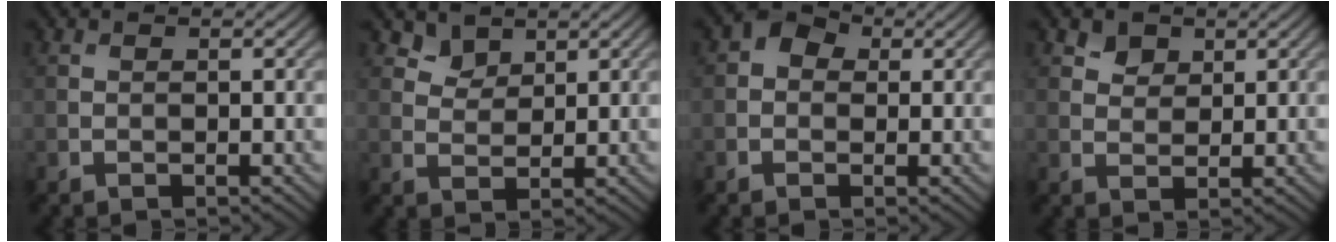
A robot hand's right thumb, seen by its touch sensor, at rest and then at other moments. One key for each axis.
{"total": 2.7, "fx": 2.2, "fy": 1.5, "fz": 0.7, "tx": -0.017, "ty": -0.008, "tz": 0.045}
{"total": 2.9, "fx": 0.5, "fy": 2.4, "fz": 1.6, "tx": -0.027, "ty": 0.005, "tz": -0.003}
{"total": 2.3, "fx": 1.5, "fy": 1.6, "fz": 0.8, "tx": -0.017, "ty": -0.002, "tz": 0.029}